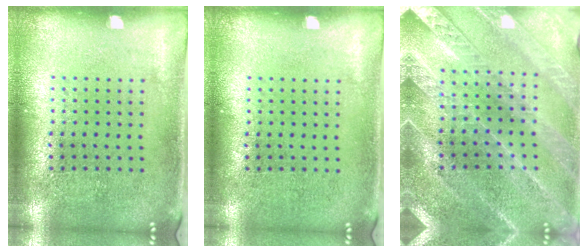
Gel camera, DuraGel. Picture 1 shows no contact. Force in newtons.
{"total": 0.0}
{"total": 2.4, "press": 2.4, "slide": 0.2}